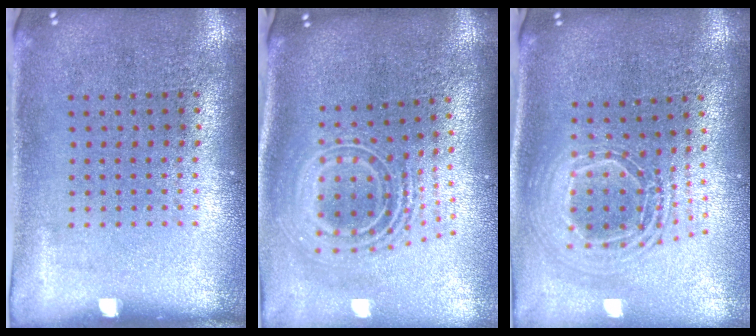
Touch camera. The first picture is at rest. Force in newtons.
{"total": 2.7, "press": 1.8, "slide": 1.9}
{"total": 2.1, "press": 1.6, "slide": 1.4}